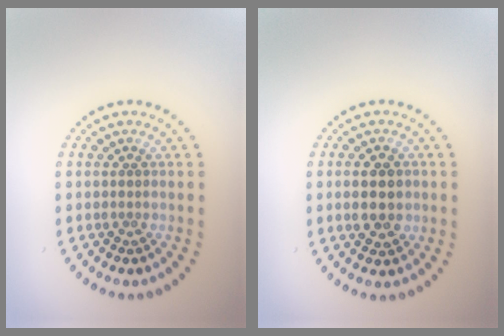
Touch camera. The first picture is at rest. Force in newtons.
{"total": 4.5, "press": 4.5, "slide": 0.2}